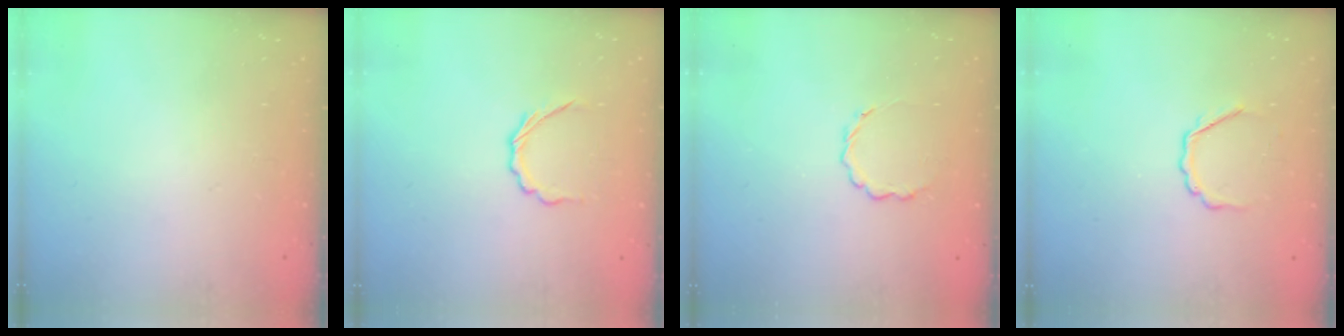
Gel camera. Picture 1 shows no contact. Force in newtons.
{"total": 4.2, "press": 4.0, "slide": 1.2}
{"total": 3.1, "press": 3.0, "slide": 1.1}
{"total": 4.0, "press": 3.9, "slide": 0.7}